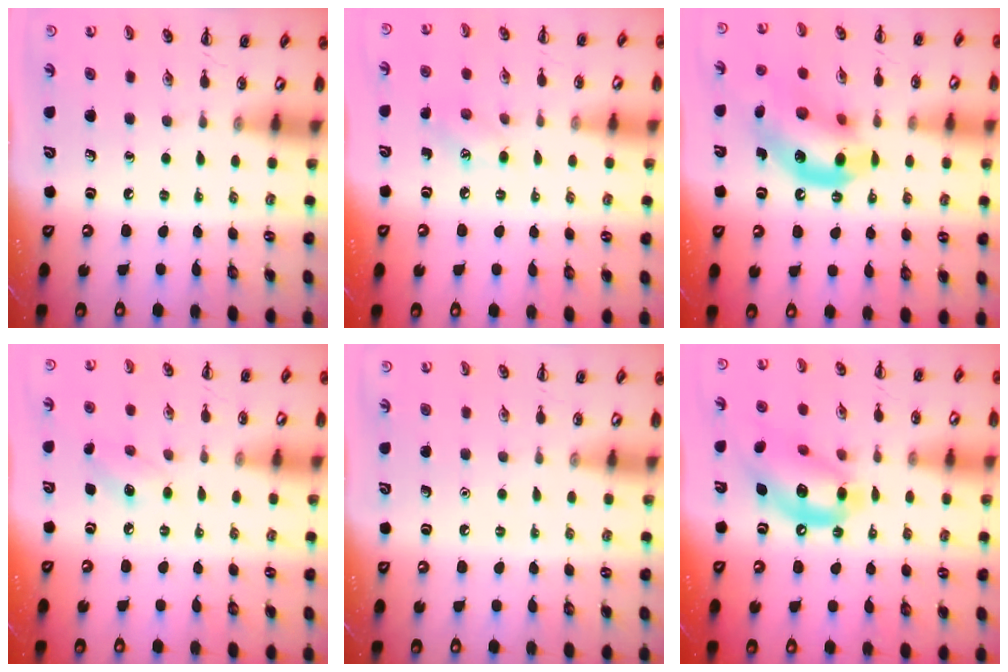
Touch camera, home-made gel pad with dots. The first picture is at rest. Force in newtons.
{"total": 5.8, "press": 5.7, "slide": 1.3}
{"total": 15.1, "press": 14.9, "slide": 2.4}
{"total": 7.0, "press": 6.8, "slide": 1.6}
{"total": 1.5, "press": 1.5, "slide": 0.1}
{"total": 15.1, "press": 14.5, "slide": 4.1}